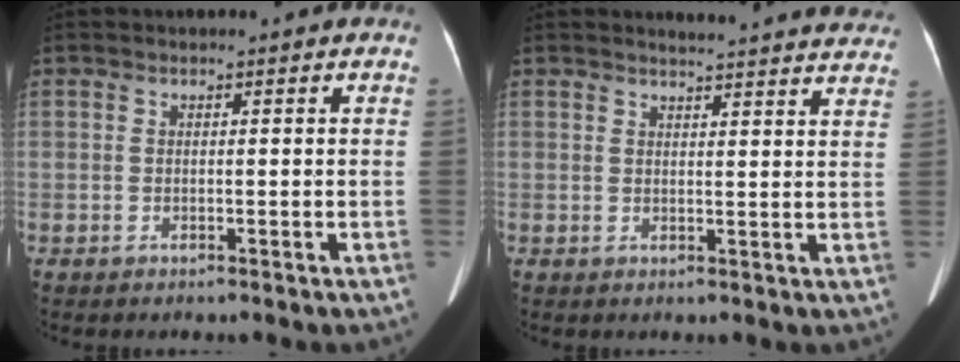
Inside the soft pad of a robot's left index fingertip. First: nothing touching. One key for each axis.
{"total": 17.2, "fx": 16.6, "fy": 1.5, "fz": 4.2, "tx": -0.043, "ty": -0.038, "tz": 0.179}